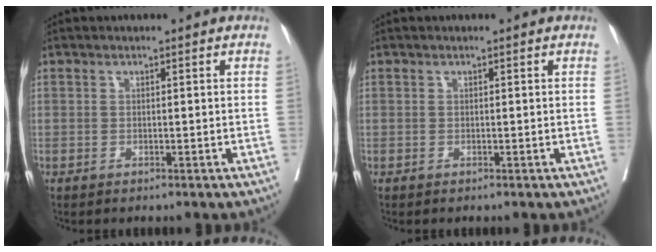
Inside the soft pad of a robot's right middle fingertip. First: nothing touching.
{"total": 0.0}